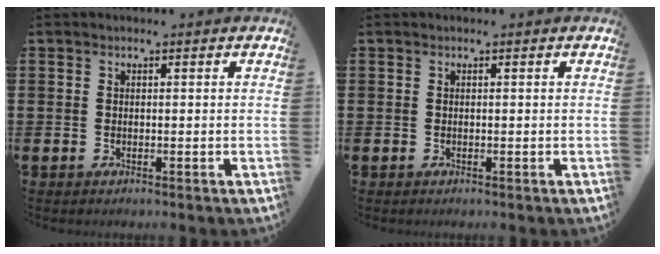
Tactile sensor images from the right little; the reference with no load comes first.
{"total": 0.0}